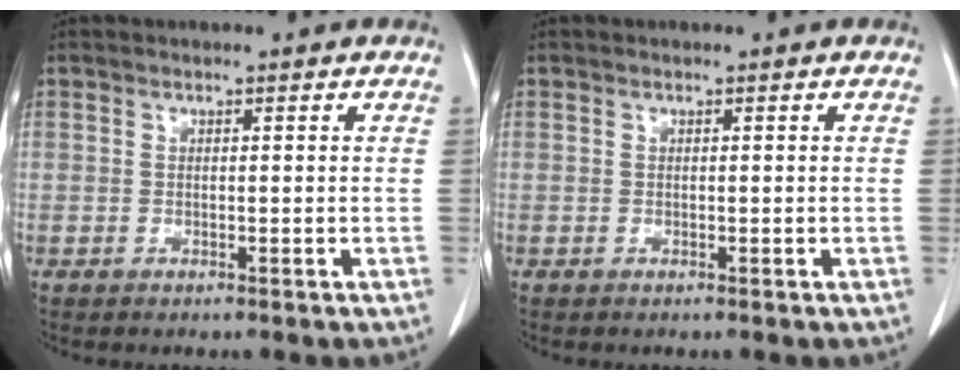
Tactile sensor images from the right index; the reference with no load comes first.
{"total": 0.0}